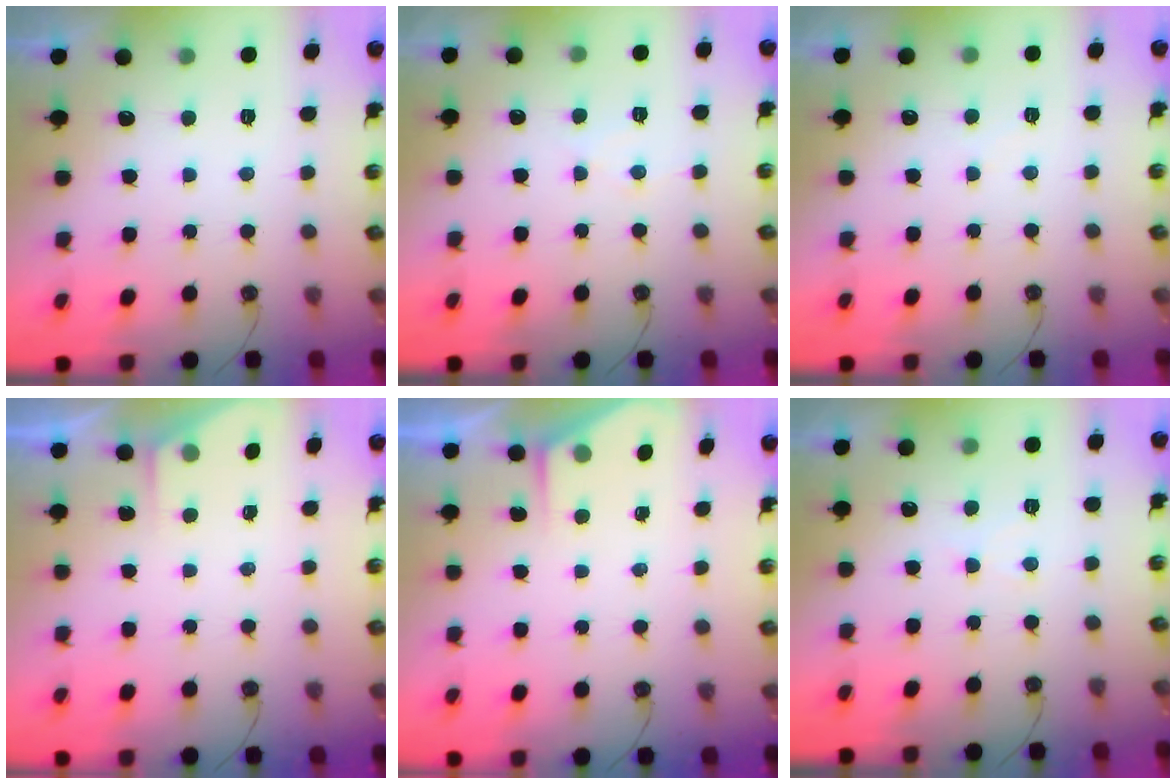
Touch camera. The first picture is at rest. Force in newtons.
{"total": 6.0, "press": 6.0, "slide": 0.7}
{"total": 3.2, "press": 3.2, "slide": 0.5}
{"total": 1.8, "press": 1.7, "slide": 0.3}
{"total": 2.1, "press": 2.1, "slide": 0.2}
{"total": 4.1, "press": 4.1, "slide": 0.7}